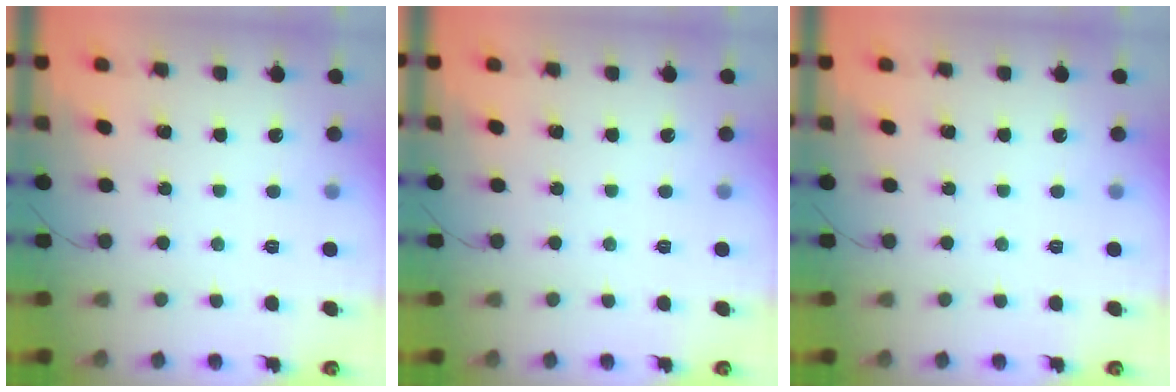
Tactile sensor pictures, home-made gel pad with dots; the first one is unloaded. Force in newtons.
{"total": 0.0}
{"total": 0.0}